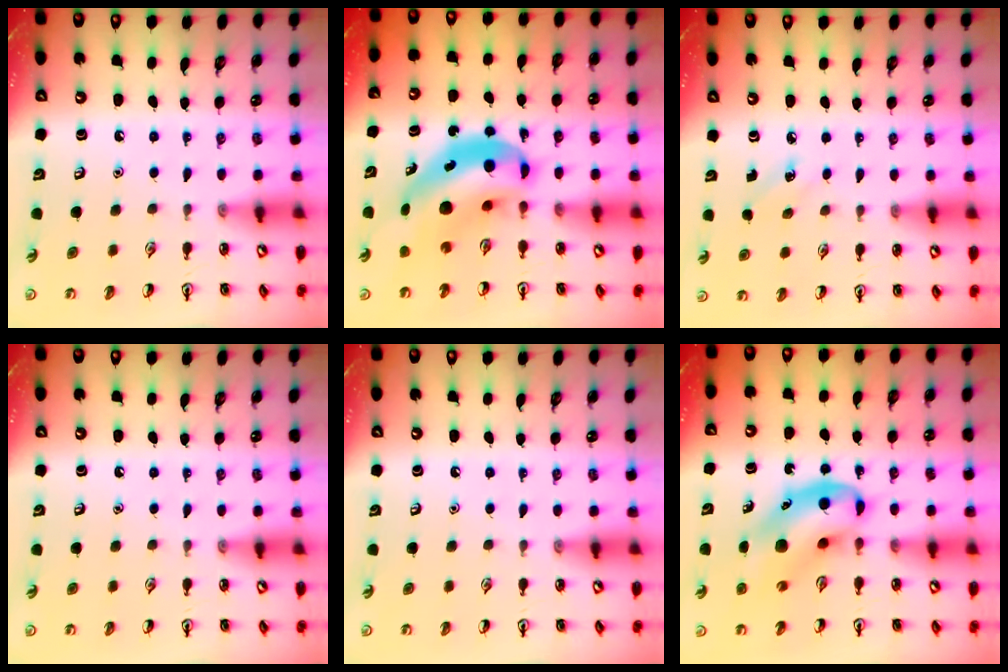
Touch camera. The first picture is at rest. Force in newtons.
{"total": 10.9, "press": 10.3, "slide": 3.5}
{"total": 2.5, "press": 2.3, "slide": 0.9}
{"total": 0.0}
{"total": 0.0}
{"total": 10.6, "press": 10.2, "slide": 2.8}